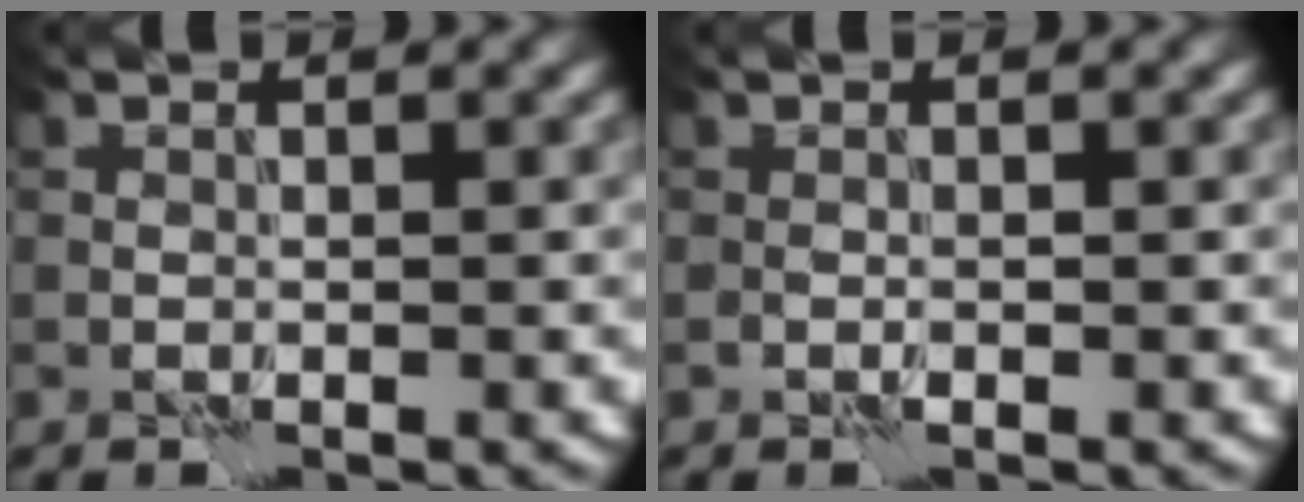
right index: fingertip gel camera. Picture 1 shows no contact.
{"total": 0.7, "force": [-0.3, 0.3, 0.6], "torque": [-0.014, 0.001, -0.006]}